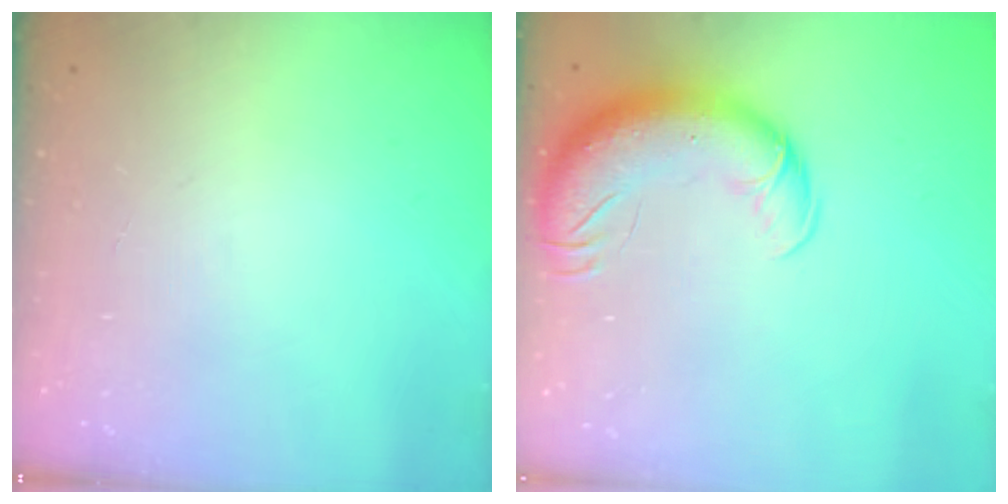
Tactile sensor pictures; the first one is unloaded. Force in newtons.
{"total": 18.5, "press": 17.9, "slide": 4.4}